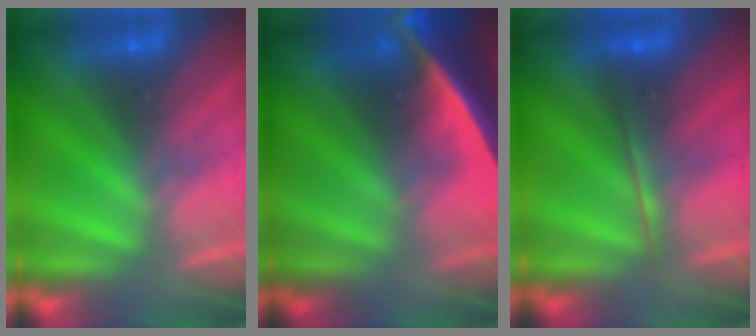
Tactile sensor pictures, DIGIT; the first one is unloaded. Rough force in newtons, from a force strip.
{"total": 7.7}
{"total": 1.8}